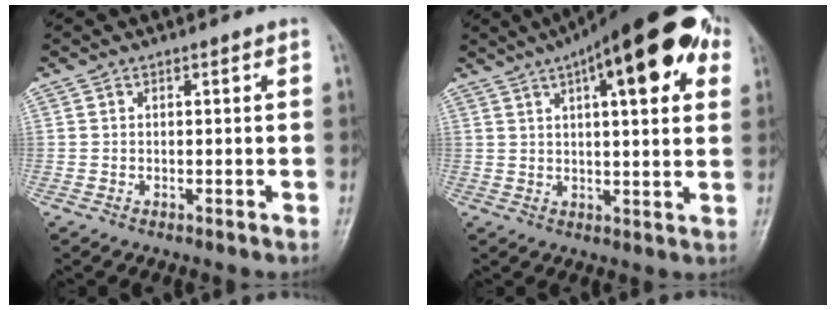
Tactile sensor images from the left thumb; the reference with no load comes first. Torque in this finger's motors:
{"motor_torque": [0.69, 0.69, 1.64, -1.13, 0.11]}